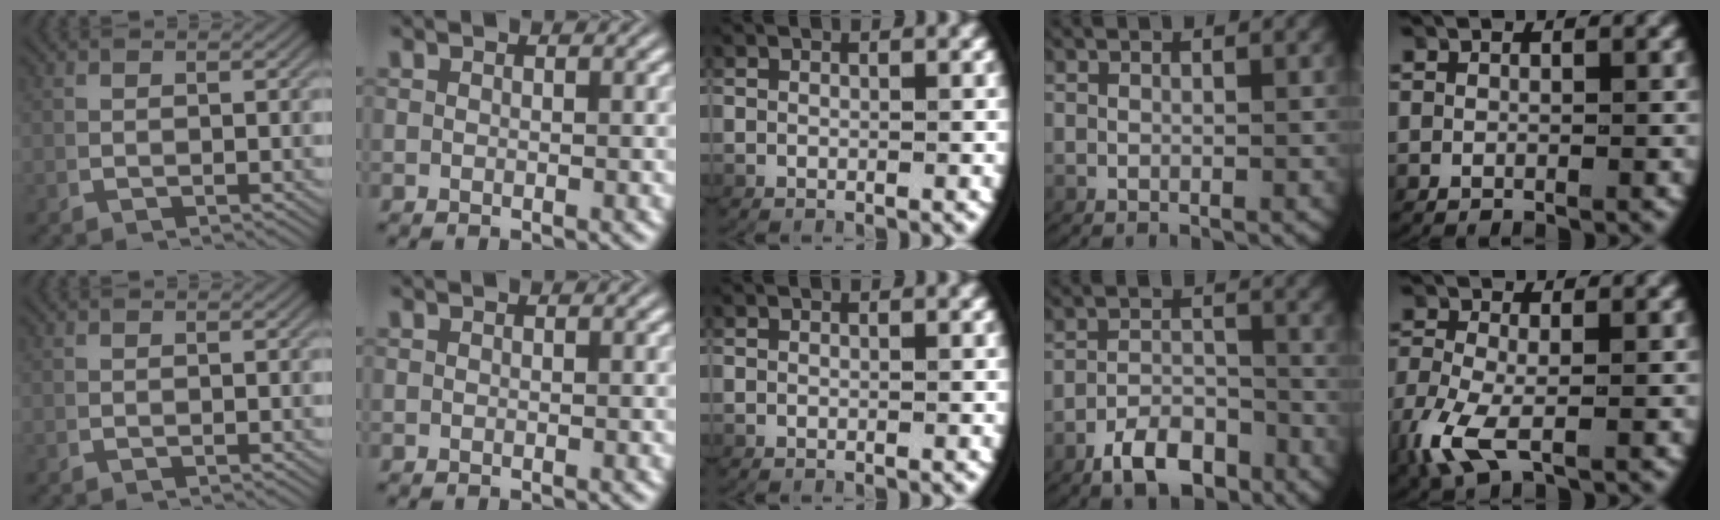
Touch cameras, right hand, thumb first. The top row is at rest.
{"ring": {"total": 4.9, "force": [-3.9, 2.3, 2.0], "torque": [-0.025, -0.009, -0.067]}, "little": {"total": 3.8, "force": [-1.7, 2.2, 2.7], "torque": [-0.082, -0.020, -0.021]}}